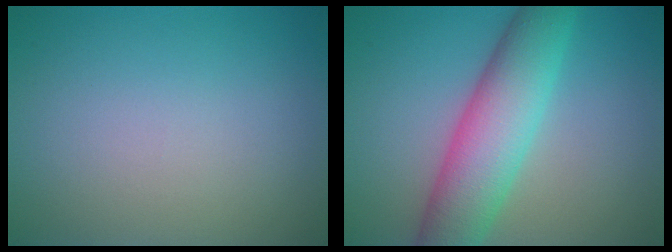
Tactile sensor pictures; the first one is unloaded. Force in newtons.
{"total": 7.6, "press": 7.6, "slide": 0.1}